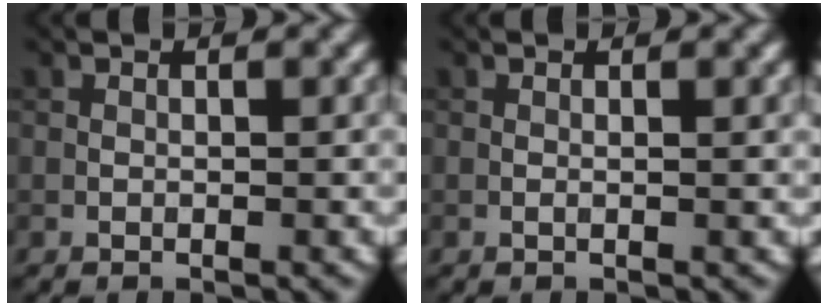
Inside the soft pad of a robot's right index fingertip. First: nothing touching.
{"total": 0.6, "force": [0.1, 0.1, 0.6], "torque": [-0.009, 0.000, 0.000]}